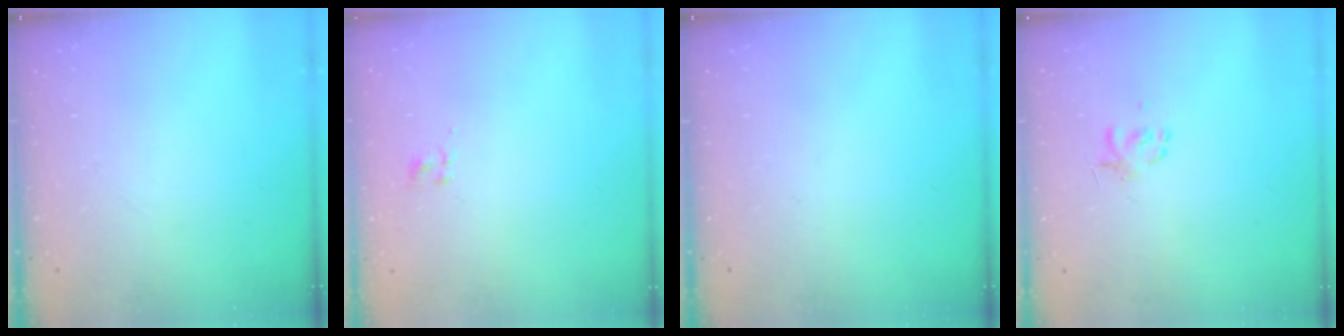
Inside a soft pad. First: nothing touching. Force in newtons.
{"total": 1.9, "press": 1.5, "slide": 1.1}
{"total": 0.0}
{"total": 2.6, "press": 2.6, "slide": 0.5}